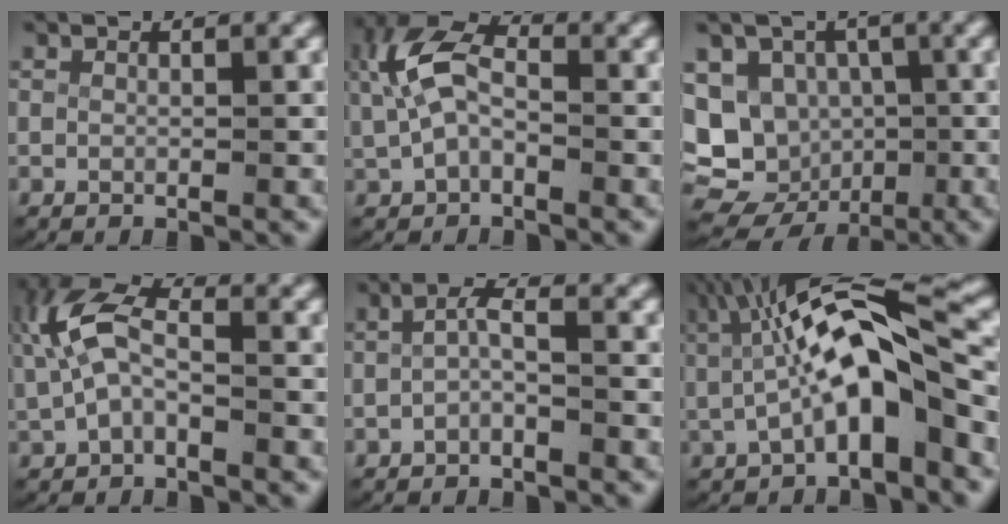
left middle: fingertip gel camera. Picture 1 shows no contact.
{"total": 5.7, "force": [0.6, 3.7, 4.2], "torque": [-0.095, -0.001, 0.012]}
{"total": 15.2, "force": [-4.8, 13.6, 5.0], "torque": [-0.122, -0.077, -0.066]}
{"total": 5.6, "force": [0.6, 3.6, 4.2], "torque": [-0.101, -0.002, 0.010]}
{"total": 1.9, "force": [-0.5, 0.6, 1.8], "torque": [-0.025, 0.002, -0.010]}
{"total": 9.6, "force": [0.7, 4.0, 8.7], "torque": [-0.138, 0.015, 0.011]}